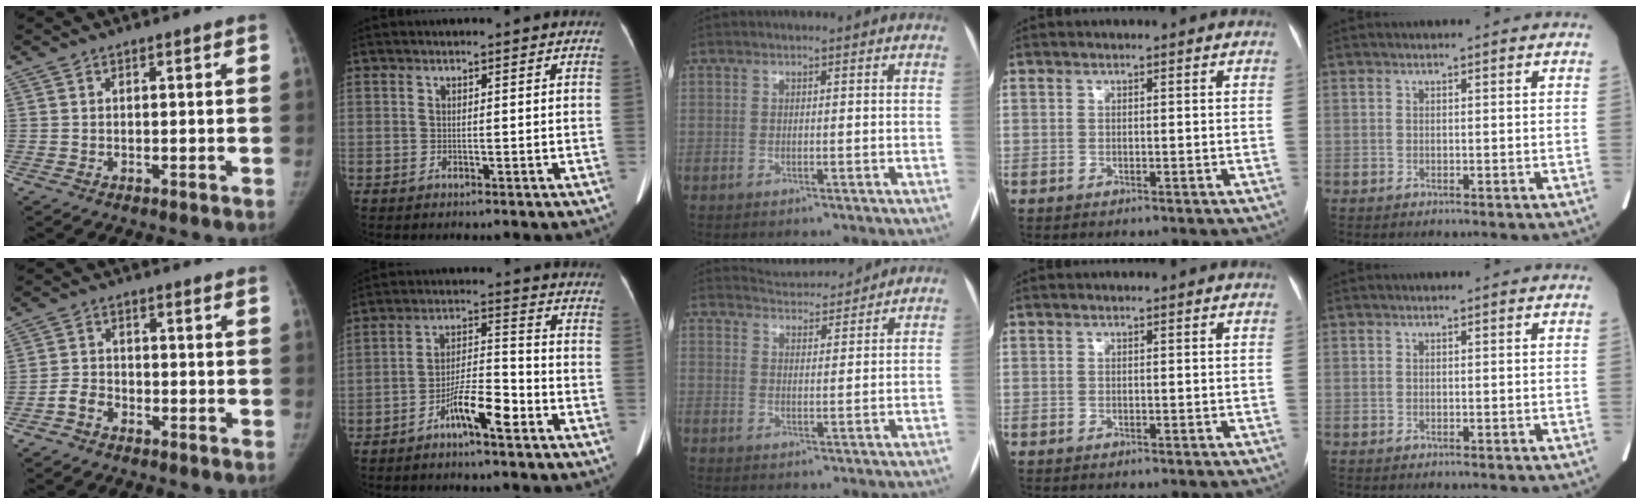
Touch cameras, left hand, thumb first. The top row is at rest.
{"thumb": {"total": 3.0, "force": [-1.6, 2.1, 1.4], "torque": [-0.021, 0.015, -0.032]}, "index": {"total": 7.0, "force": [-4.3, 1.0, 5.5], "torque": [-0.105, 0.009, -0.076]}, "middle": {"total": 5.5, "force": [5.5, 0.4, -0.2], "torque": [-0.008, 0.012, 0.082]}}